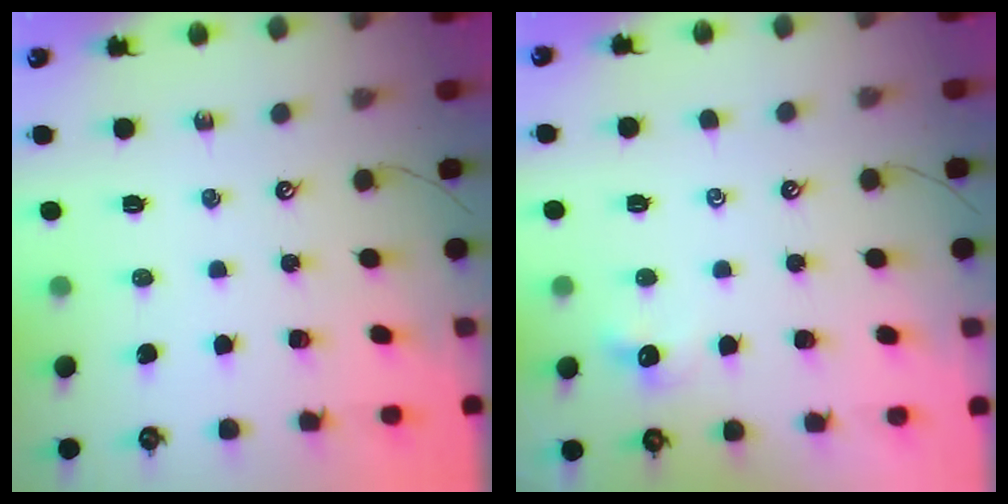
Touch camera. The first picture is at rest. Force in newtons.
{"total": 0.7, "press": 0.6, "slide": 0.5}